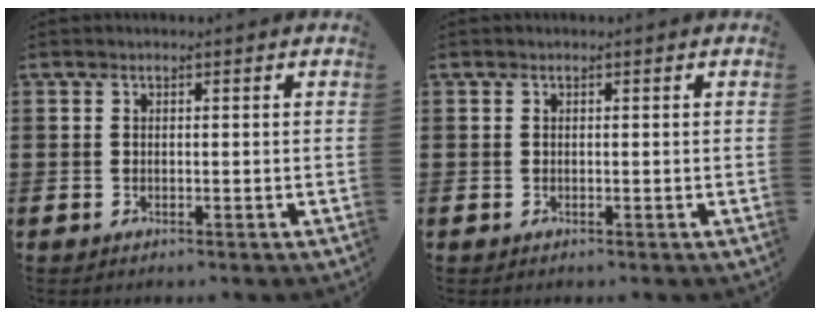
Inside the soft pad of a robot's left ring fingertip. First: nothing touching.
{"total": 0.0}